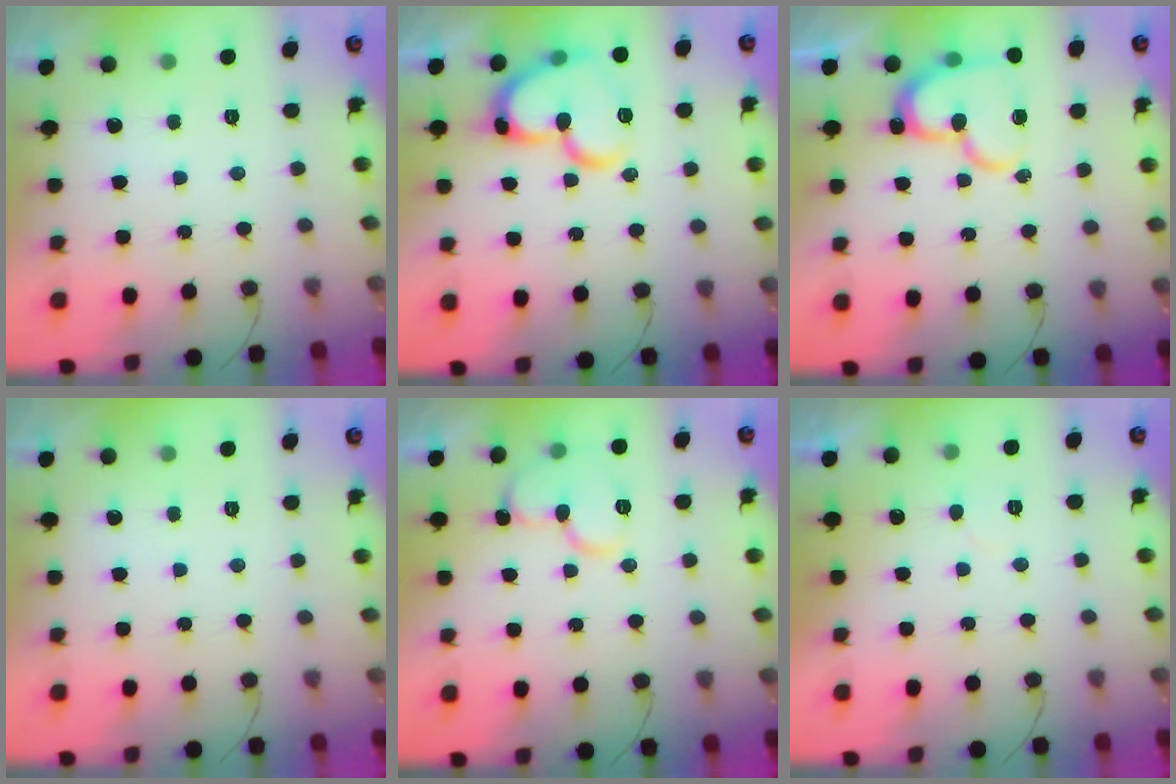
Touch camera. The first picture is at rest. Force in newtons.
{"total": 18.5, "press": 18.4, "slide": 1.9}
{"total": 15.6, "press": 15.5, "slide": 1.2}
{"total": 0.0}
{"total": 10.3, "press": 10.2, "slide": 1.3}
{"total": 3.4, "press": 3.4, "slide": 0.3}